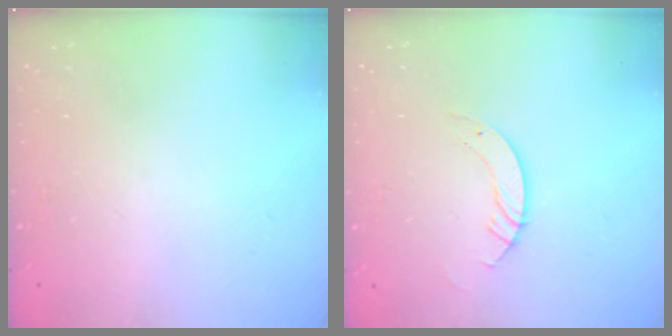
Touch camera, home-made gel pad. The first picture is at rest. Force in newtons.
{"total": 3.5, "press": 3.5, "slide": 0.3}